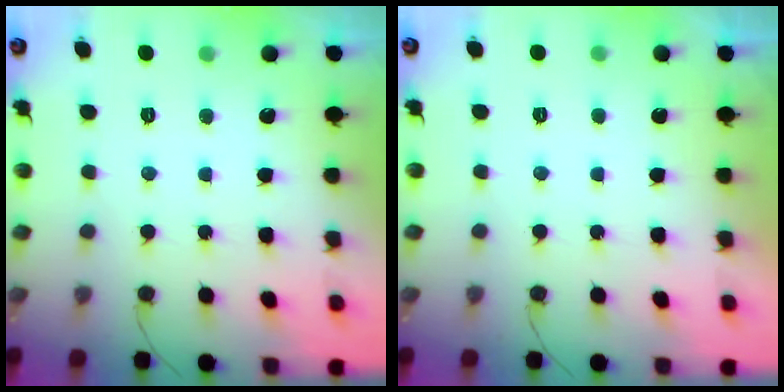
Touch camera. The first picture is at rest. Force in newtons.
{"total": 2.3, "press": 2.3, "slide": 0.3}